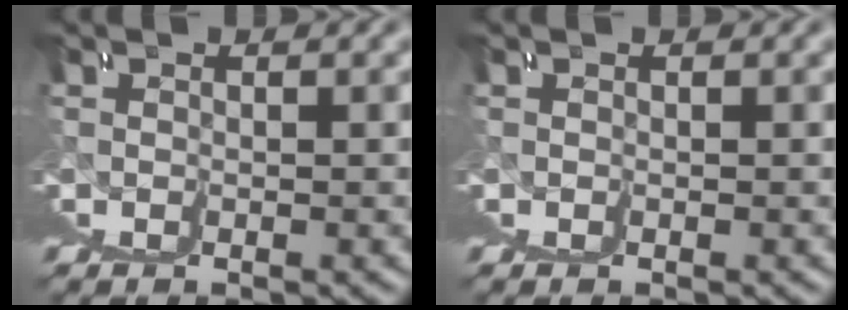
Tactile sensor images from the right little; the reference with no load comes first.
{"total": 0.0}